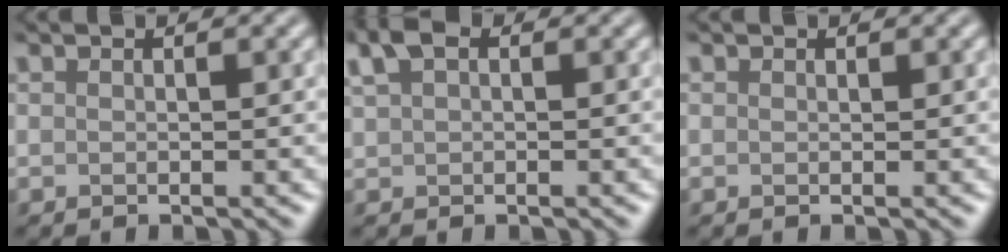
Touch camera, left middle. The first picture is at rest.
{"total": 0.6, "force": [0.4, 0.2, 0.4], "torque": [-0.041, -0.002, 0.043]}
{"total": 0.6, "force": [0.2, -0.3, -0.4], "torque": [0.006, -0.008, 0.004]}